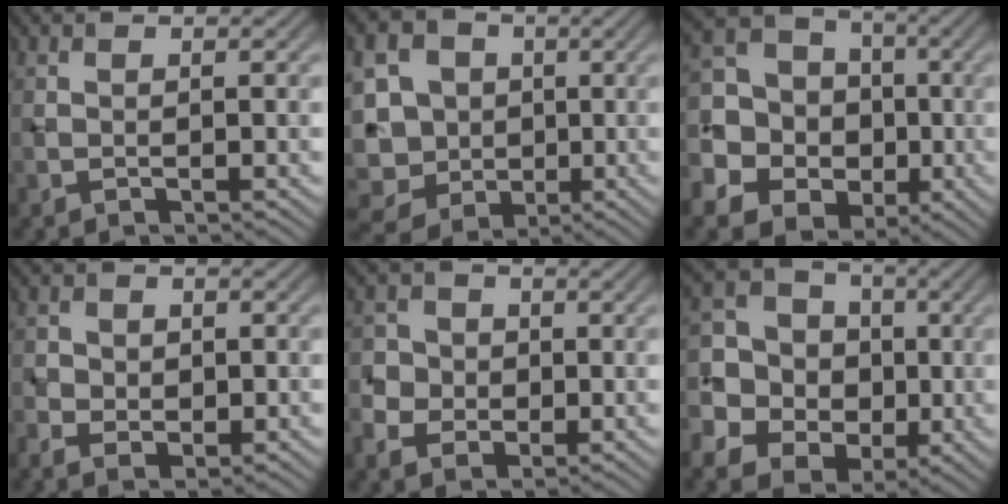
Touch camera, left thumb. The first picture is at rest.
{"total": 11.2, "force": [0.1, 9.9, 5.2], "torque": [-0.173, 0.005, -0.014]}
{"total": 15.7, "force": [-2.8, 14.0, 6.4], "torque": [-0.214, -0.001, -0.064]}
{"total": 3.8, "force": [-0.8, 3.2, 1.9], "torque": [-0.035, -0.006, -0.016]}
{"total": 5.3, "force": [-0.9, 4.8, 2.0], "torque": [-0.046, -0.003, -0.032]}
{"total": 12.3, "force": [-1.9, 10.8, 5.6], "torque": [-0.169, 0.005, -0.051]}